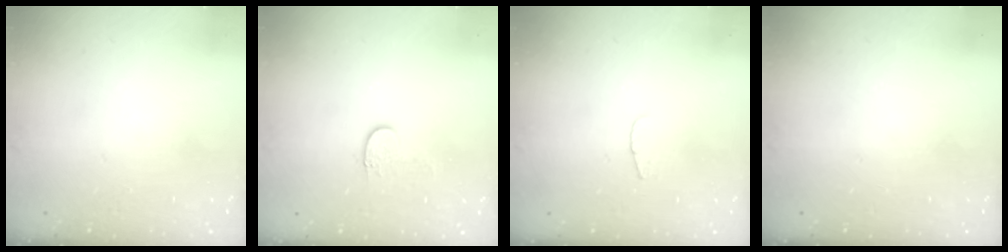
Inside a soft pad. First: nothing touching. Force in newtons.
{"total": 3.9, "press": 3.9, "slide": 0.5}
{"total": 4.1, "press": 4.1, "slide": 0.4}
{"total": 0.0}